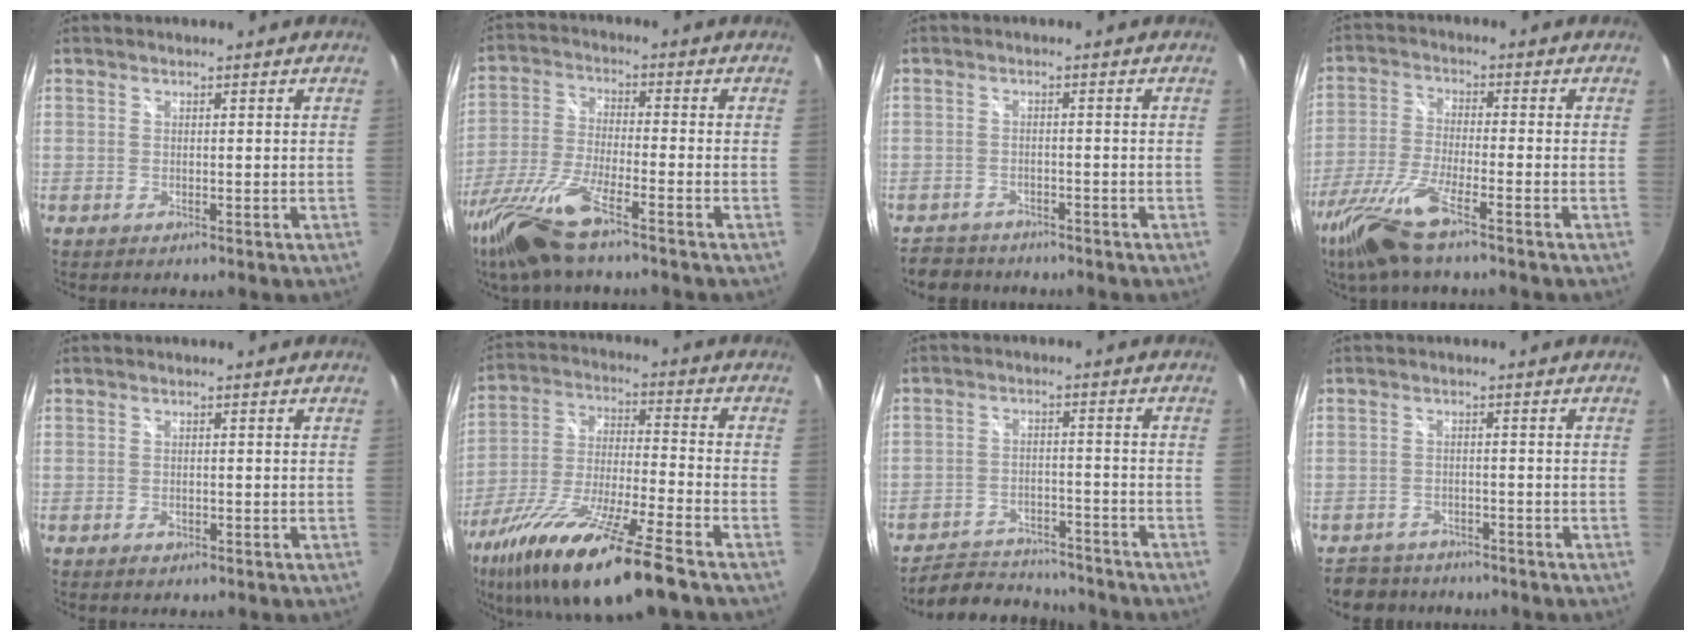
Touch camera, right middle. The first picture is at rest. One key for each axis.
{"total": 14.7, "fx": -10.6, "fy": 2.2, "fz": 10.0, "tx": -0.216, "ty": -0.040, "tz": -0.205}
{"total": 5.3, "fx": -4.6, "fy": 2.6, "fz": 0.8, "tx": -0.032, "ty": -0.001, "tz": -0.073}
{"total": 11.8, "fx": -8.1, "fy": 1.5, "fz": 8.4, "tx": -0.190, "ty": -0.032, "tz": -0.160}
{"total": 1.2, "fx": -0.6, "fy": 0.8, "fz": 0.6, "tx": -0.009, "ty": -0.002, "tz": -0.011}
{"total": 20.7, "fx": -14.0, "fy": 2.5, "fz": 15.2, "tx": -0.290, "ty": -0.044, "tz": -0.248}
{"total": 11.4, "fx": -10.5, "fy": 3.4, "fz": 2.9, "tx": -0.079, "ty": 0.013, "tz": -0.148}
{"total": 6.0, "fx": -5.0, "fy": 3.1, "fz": 0.8, "tx": -0.031, "ty": 0.003, "tz": -0.078}